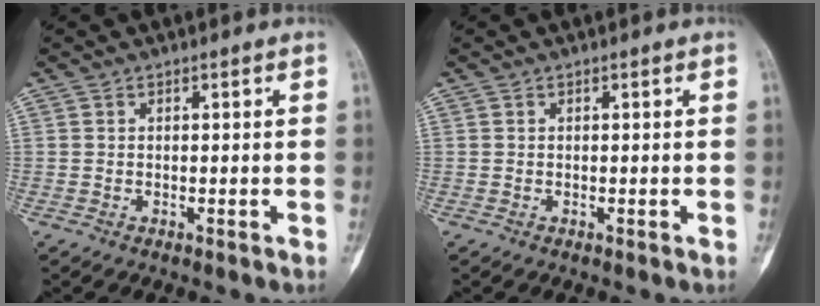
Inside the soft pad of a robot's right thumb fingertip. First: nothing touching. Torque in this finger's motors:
{"motor_torque": [0.10, 0.10, 0.04, -0.04, 0.05]}